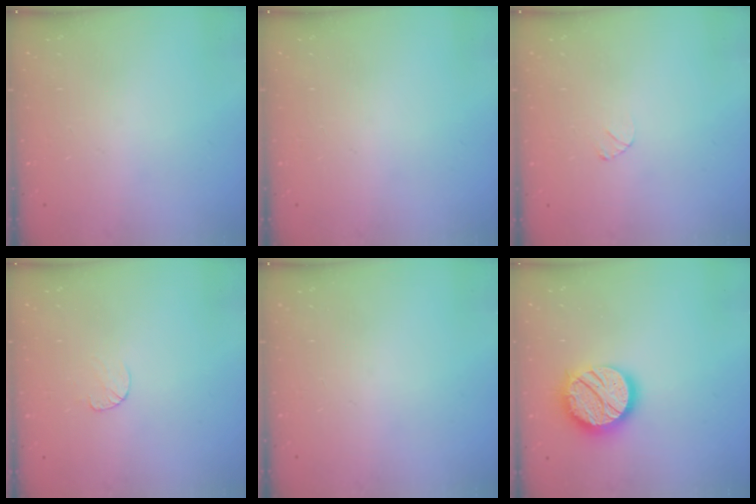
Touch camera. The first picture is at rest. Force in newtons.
{"total": 0.0}
{"total": 2.6, "press": 2.6, "slide": 0.3}
{"total": 4.4, "press": 4.4, "slide": 0.4}
{"total": 0.0}
{"total": 17.3, "press": 17.3, "slide": 1.1}